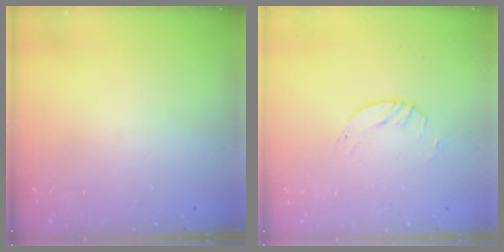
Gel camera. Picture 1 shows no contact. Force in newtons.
{"total": 2.6, "press": 2.6, "slide": 0.3}